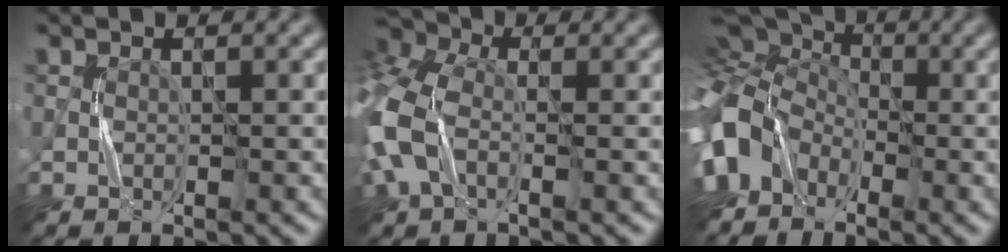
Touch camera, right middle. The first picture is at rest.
{"total": 8.4, "force": [-1.3, 5.4, 6.3], "torque": [-0.193, 0.001, -0.045]}
{"total": 10.4, "force": [-2.4, 7.7, 6.5], "torque": [-0.138, -0.010, -0.046]}